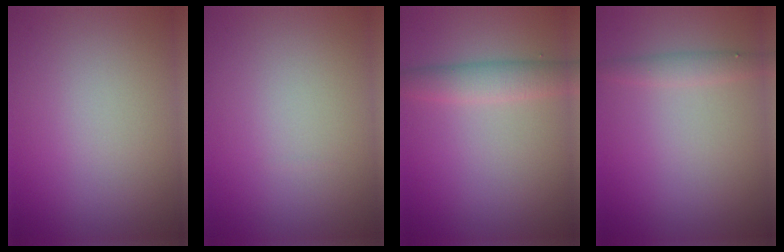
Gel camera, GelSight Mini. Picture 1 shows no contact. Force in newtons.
{"total": 0.0}
{"total": 3.0, "press": 3.0, "slide": 0.0}
{"total": 1.5, "press": 1.5, "slide": 0.1}